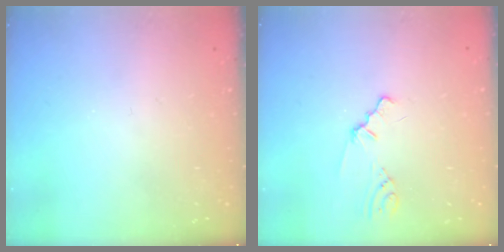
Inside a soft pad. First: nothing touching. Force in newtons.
{"total": 0.9, "press": 0.9, "slide": 0.2}